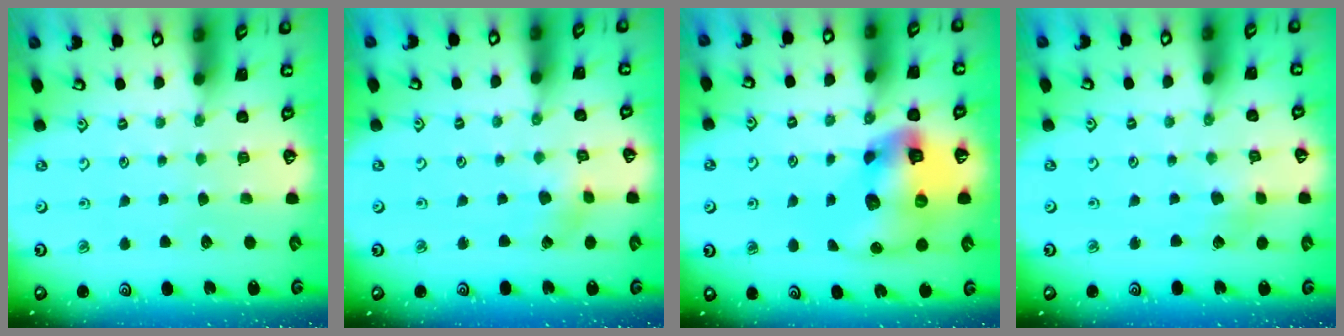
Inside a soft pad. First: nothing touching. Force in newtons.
{"total": 3.8, "press": 3.7, "slide": 0.4}
{"total": 16.7, "press": 16.5, "slide": 2.2}
{"total": 2.4, "press": 2.4, "slide": 0.2}